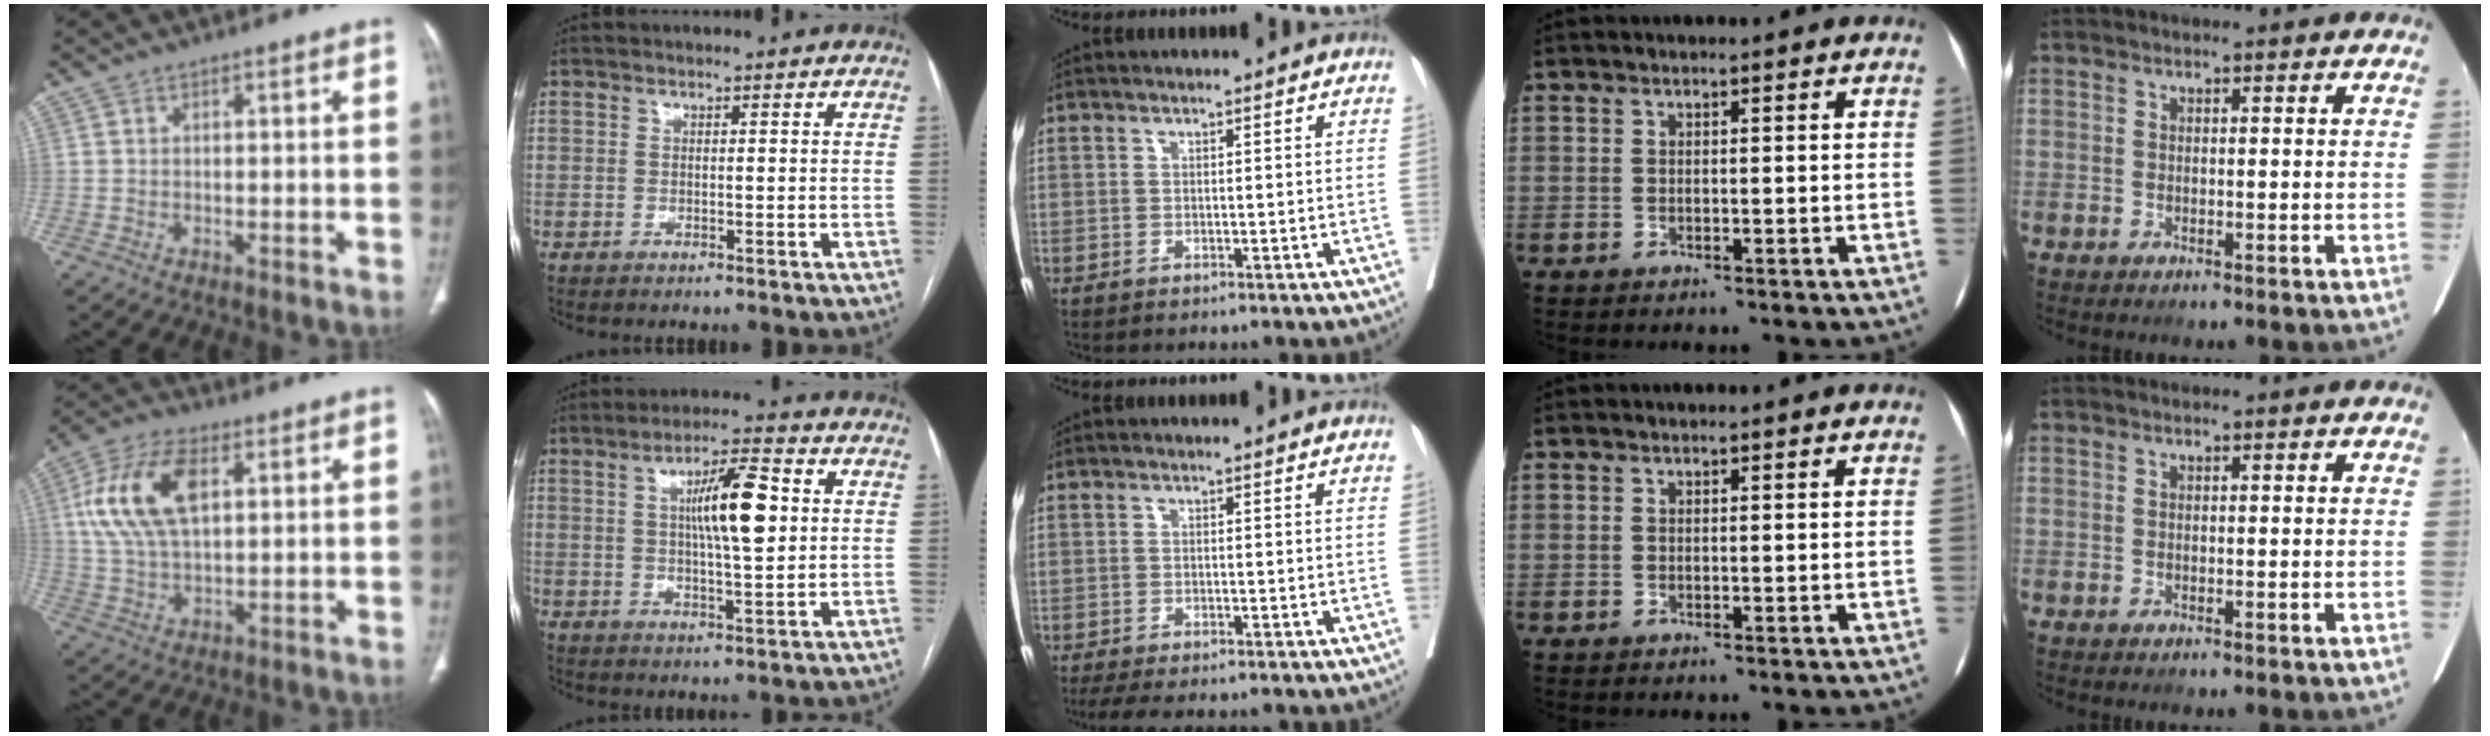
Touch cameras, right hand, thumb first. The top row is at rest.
{"thumb": {"total": 14.7, "force": [4.1, 7.7, 11.8], "torque": [-0.238, 0.007, 0.079]}, "index": {"total": 10.1, "force": [2.0, 1.8, 9.7], "torque": [-0.165, 0.011, 0.032]}, "middle": {"total": 8.0, "force": [-6.8, 1.8, 3.9], "torque": [-0.055, -0.008, -0.100]}}